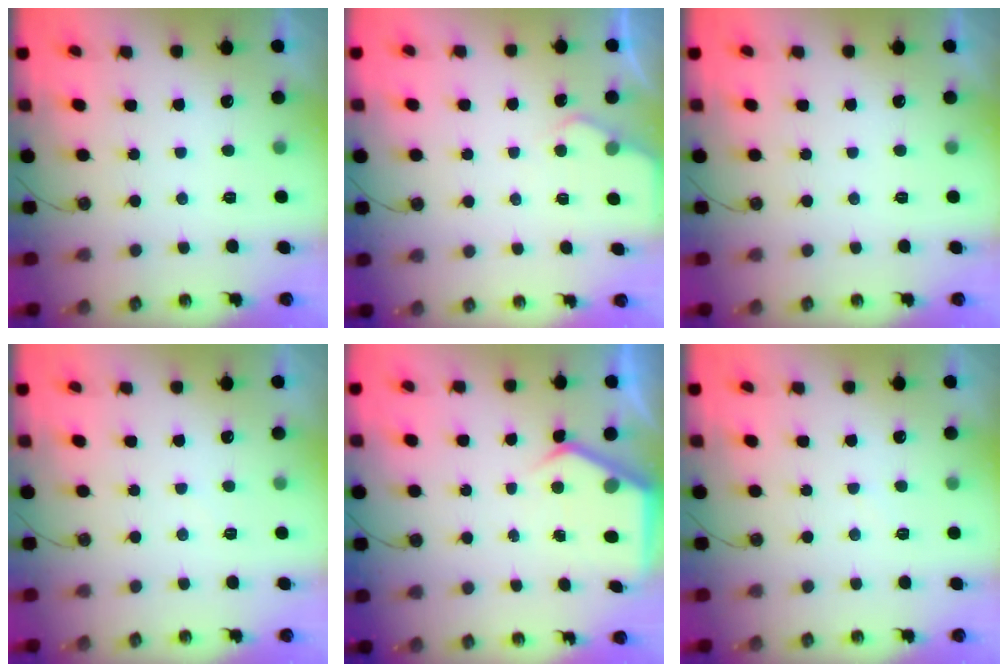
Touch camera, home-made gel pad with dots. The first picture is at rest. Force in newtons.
{"total": 4.0, "press": 4.0, "slide": 0.5}
{"total": 0.0}
{"total": 4.6, "press": 4.6, "slide": 0.6}
{"total": 5.5, "press": 5.4, "slide": 0.8}
{"total": 2.5, "press": 2.5, "slide": 0.3}